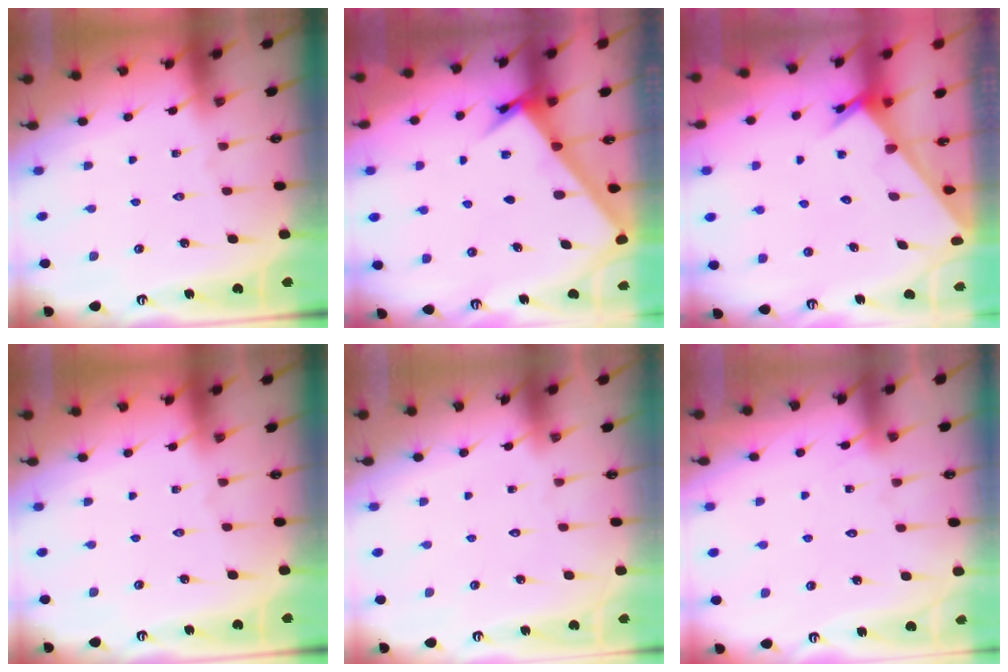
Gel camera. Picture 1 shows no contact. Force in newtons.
{"total": 3.4, "press": 3.4, "slide": 0.4}
{"total": 2.6, "press": 2.6, "slide": 0.1}
{"total": 0.0}
{"total": 1.7, "press": 1.6, "slide": 0.1}
{"total": 6.1, "press": 6.1, "slide": 0.5}